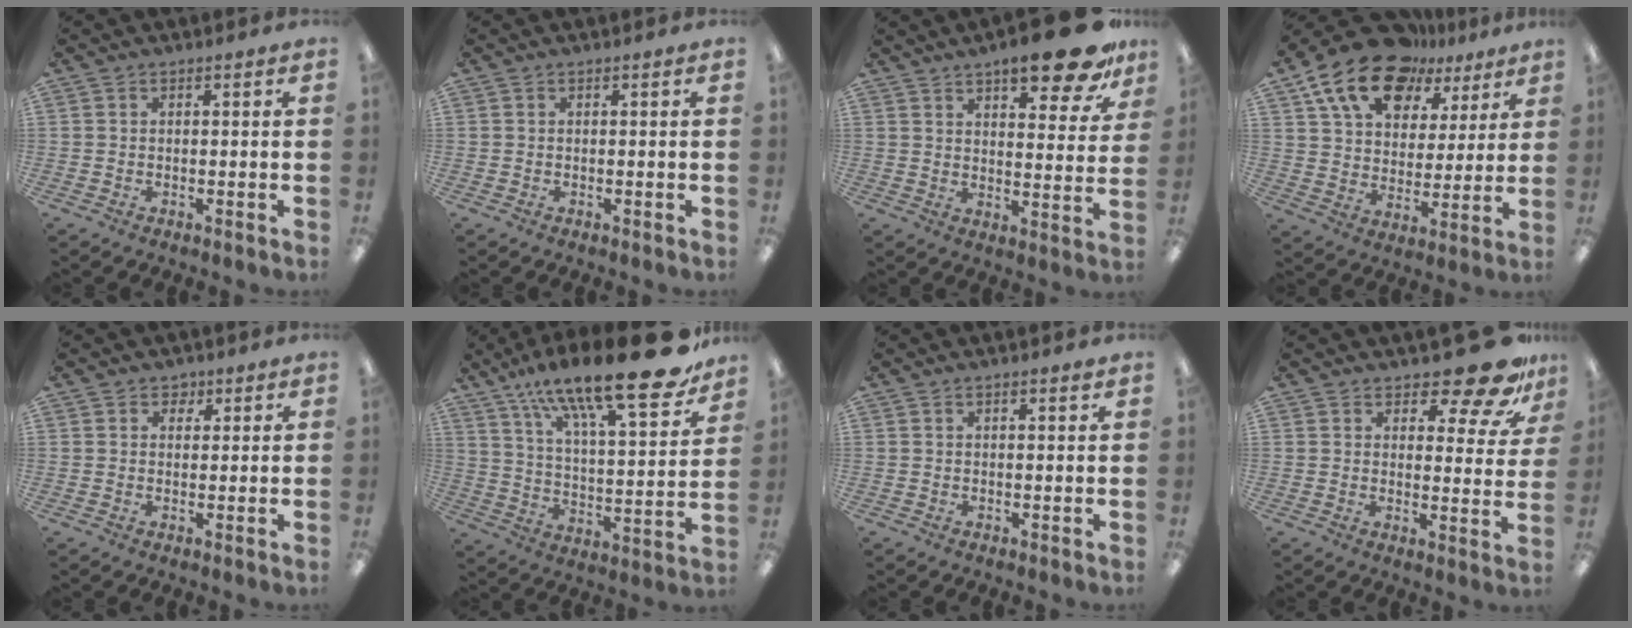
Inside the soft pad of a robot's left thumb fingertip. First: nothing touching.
{"total": 0.0}
{"total": 14.2, "force": [10.5, 3.5, 9.0], "torque": [-0.120, -0.065, 0.169]}
{"total": 17.8, "force": [11.9, 10.3, 8.3], "torque": [-0.153, -0.068, 0.215]}
{"total": 2.3, "force": [1.4, 1.8, 0.5], "torque": [0.003, -0.003, 0.023]}
{"total": 24.4, "force": [17.7, 6.5, 15.5], "torque": [-0.240, -0.117, 0.288]}
{"total": 0.9, "force": [0.7, 0.0, 0.5], "torque": [-0.010, -0.001, 0.013]}
{"total": 13.1, "force": [9.7, 4.5, 7.6], "torque": [-0.094, -0.072, 0.163]}